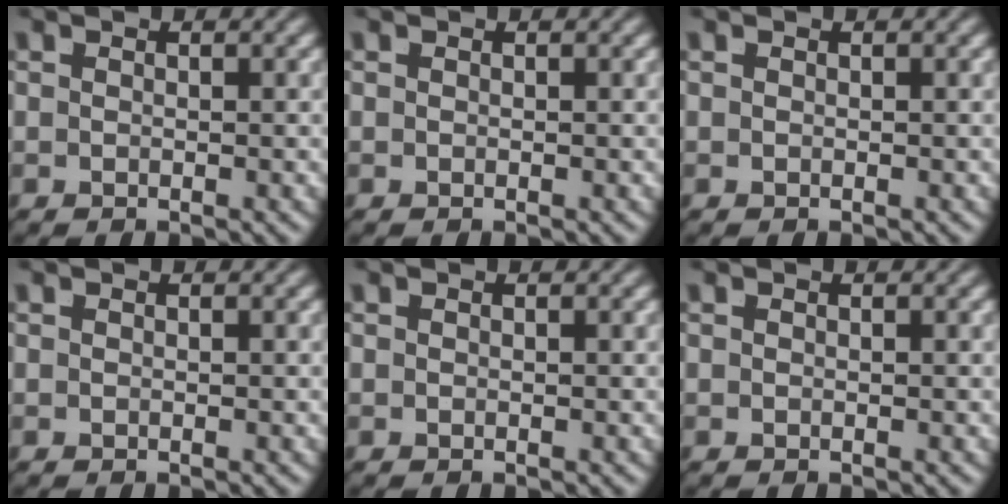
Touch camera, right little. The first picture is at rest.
{"total": 0.0}
{"total": 0.0}
{"total": 0.0}
{"total": 0.0}
{"total": 0.0}